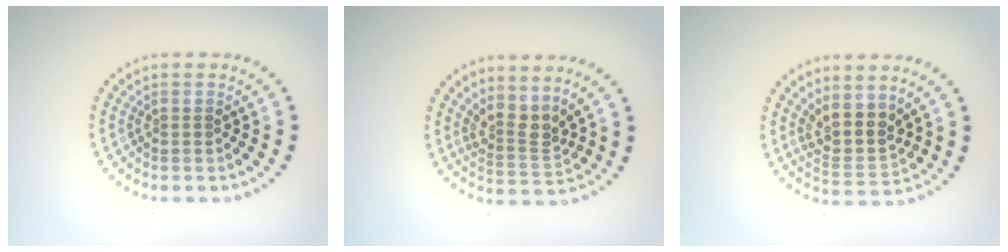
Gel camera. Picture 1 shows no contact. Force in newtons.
{"total": 2.8, "press": 2.0, "slide": 1.9}
{"total": 3.6, "press": 3.0, "slide": 2.0}